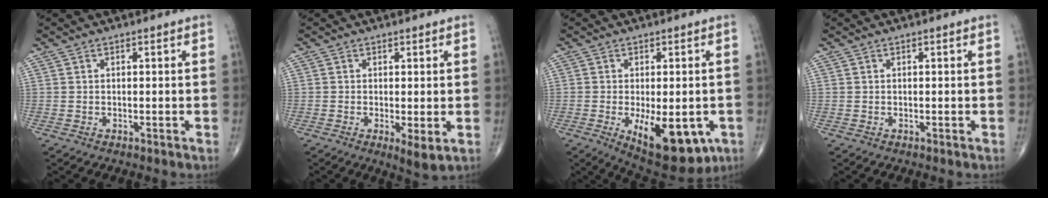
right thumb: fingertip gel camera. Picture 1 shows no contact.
{"total": 3.6, "force": [-0.6, 0.9, 3.5], "torque": [-0.058, -0.014, -0.011]}
{"total": 14.1, "force": [-4.6, 6.5, 11.6], "torque": [-0.152, -0.012, -0.049]}
{"total": 0.0}